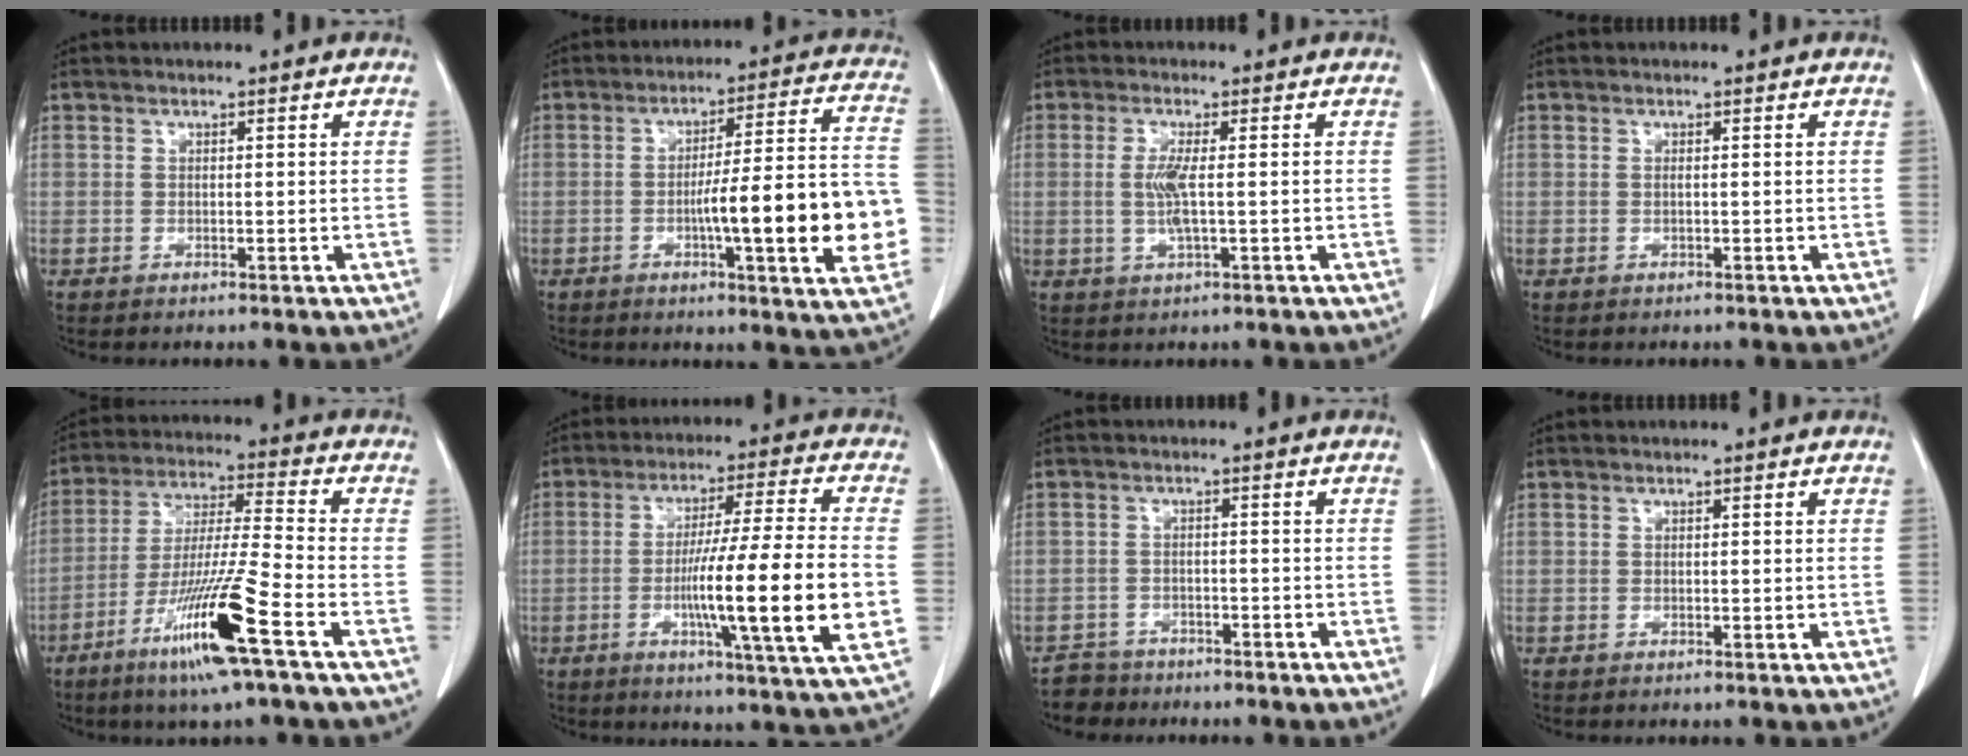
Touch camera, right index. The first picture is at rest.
{"total": 18.0, "force": [-3.9, 1.2, 17.5], "torque": [-0.198, 0.019, -0.050]}
{"total": 3.8, "force": [-0.2, 0.5, 3.7], "torque": [-0.078, -0.003, -0.004]}
{"total": 0.0}
{"total": 14.5, "force": [-7.4, -0.8, 12.4], "torque": [-0.247, -0.029, -0.137]}
{"total": 17.5, "force": [-3.3, -0.8, 17.2], "torque": [-0.272, -0.010, -0.059]}
{"total": 3.8, "force": [-3.2, 1.9, -0.8], "torque": [0.011, 0.004, -0.057]}
{"total": 0.0}